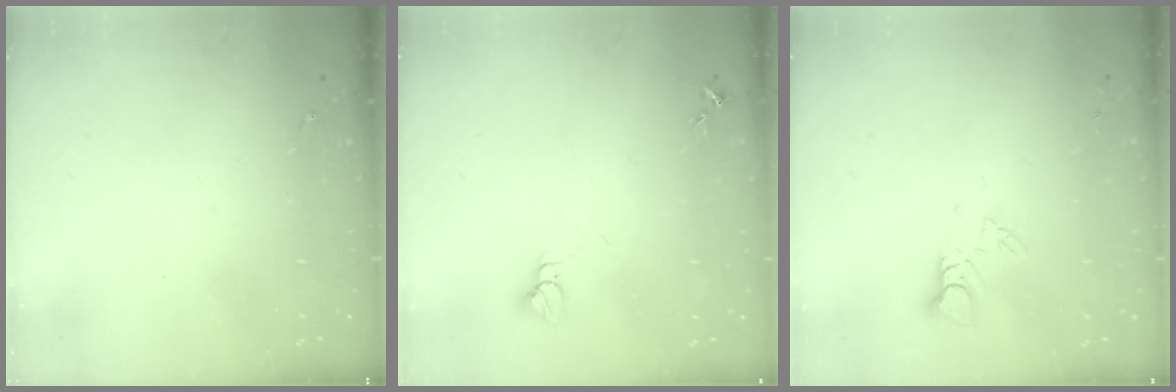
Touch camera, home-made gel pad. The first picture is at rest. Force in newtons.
{"total": 4.1, "press": 4.1, "slide": 0.2}
{"total": 3.7, "press": 3.7, "slide": 0.4}